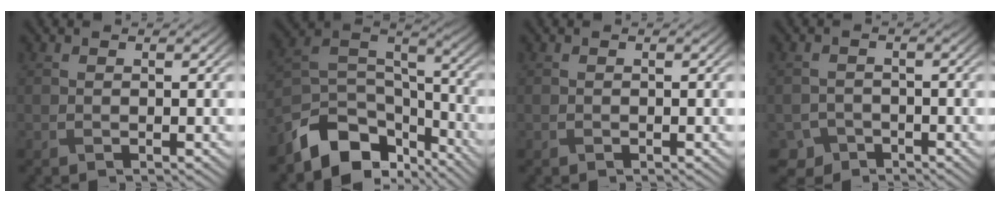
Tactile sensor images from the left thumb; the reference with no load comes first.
{"total": 11.2, "force": [-7.9, 5.9, 5.4], "torque": [-0.109, -0.010, -0.149]}
{"total": 0.0}
{"total": 2.7, "force": [-2.1, 1.7, 0.4], "torque": [-0.004, -0.002, -0.042]}